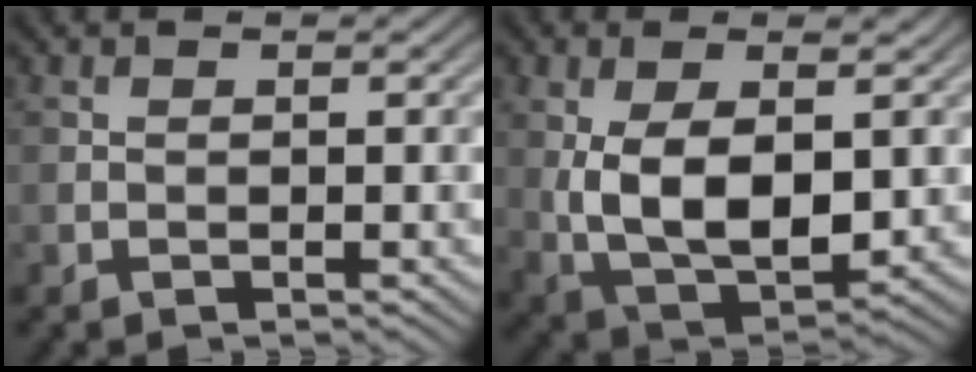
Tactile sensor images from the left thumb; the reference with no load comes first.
{"total": 10.1, "force": [0.7, 5.3, 8.5], "torque": [-0.175, -0.012, 0.020]}